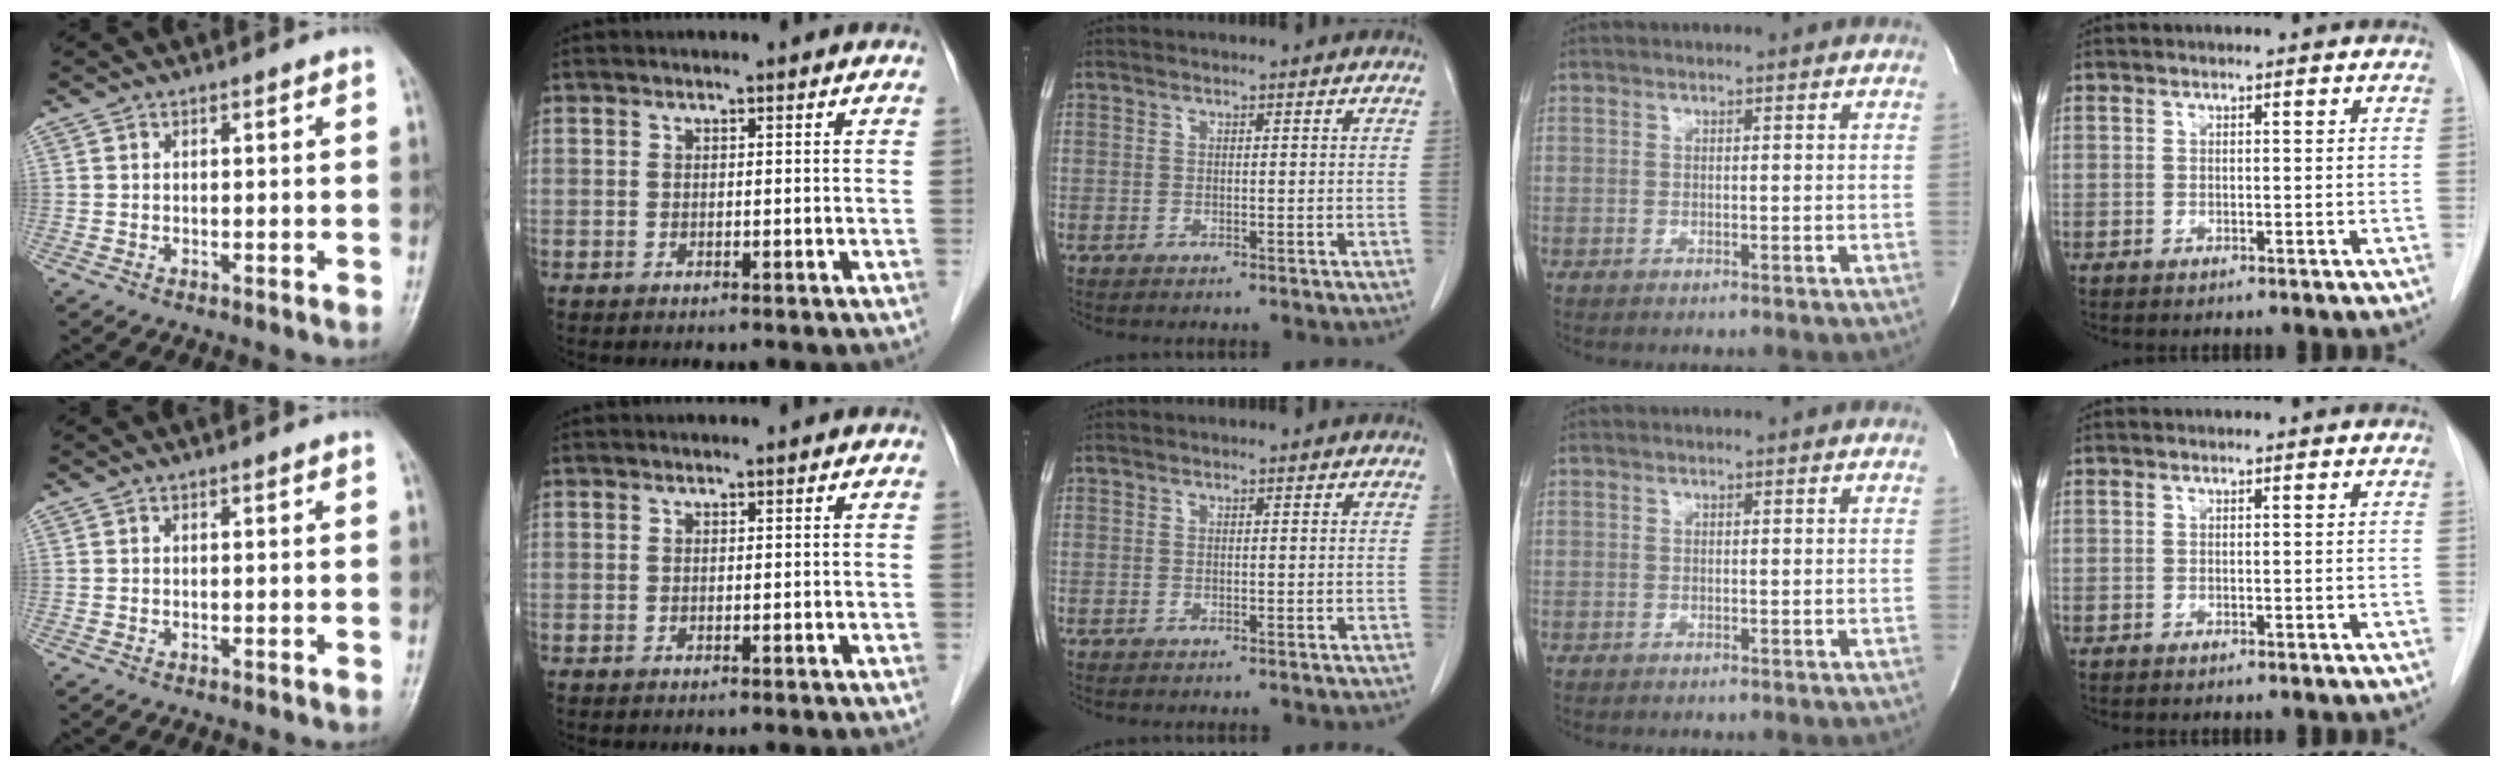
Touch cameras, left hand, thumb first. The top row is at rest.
{}